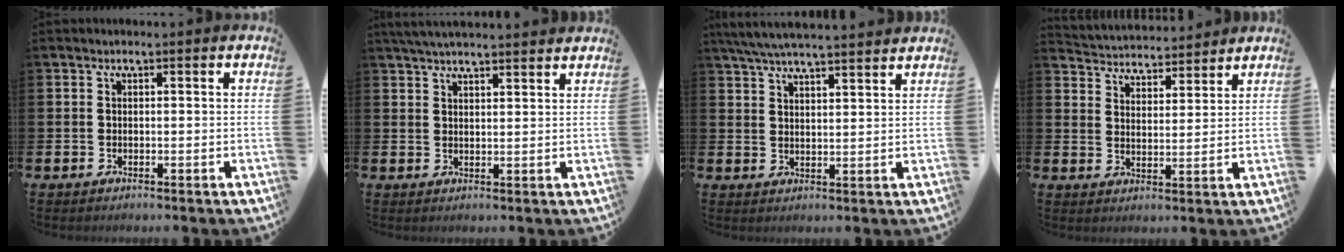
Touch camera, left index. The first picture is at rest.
{"total": 4.1, "force": [3.9, 0.3, 1.0], "torque": [-0.023, -0.012, 0.072]}
{"total": 5.9, "force": [5.7, 0.2, 1.8], "torque": [-0.051, -0.022, 0.103]}
{"total": 4.4, "force": [4.3, 1.0, -0.3], "torque": [-0.005, -0.036, 0.072]}